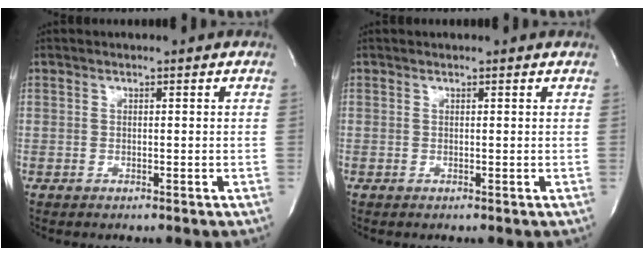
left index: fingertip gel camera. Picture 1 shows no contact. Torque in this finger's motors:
{"motor_torque": [-0.24, 0.19, 0.06, 0.00]}